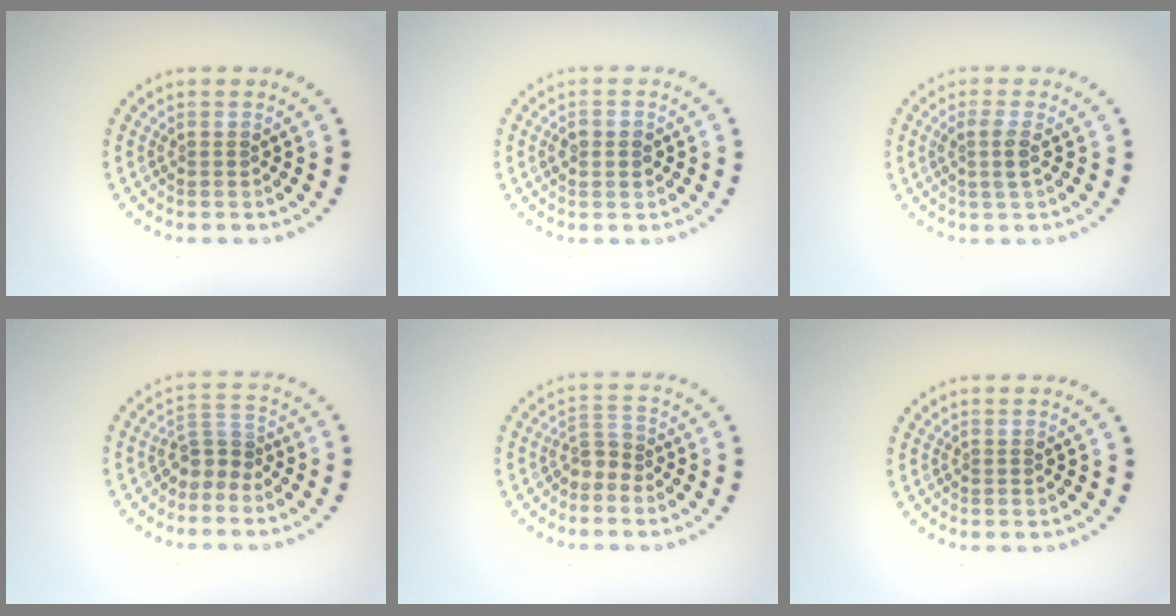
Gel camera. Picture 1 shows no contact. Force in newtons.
{"total": 2.0, "press": 2.0, "slide": 0.0}
{"total": 1.7, "press": 1.4, "slide": 0.8}
{"total": 2.2, "press": 1.6, "slide": 1.5}
{"total": 2.0, "press": 1.4, "slide": 1.4}
{"total": 0.0}